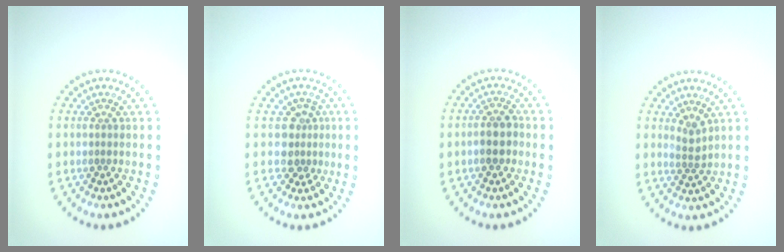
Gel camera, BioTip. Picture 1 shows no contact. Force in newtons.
{"total": 2.4, "press": 1.9, "slide": 1.5}
{"total": 2.4, "press": 2.3, "slide": 0.7}
{"total": 1.5, "press": 1.0, "slide": 1.1}